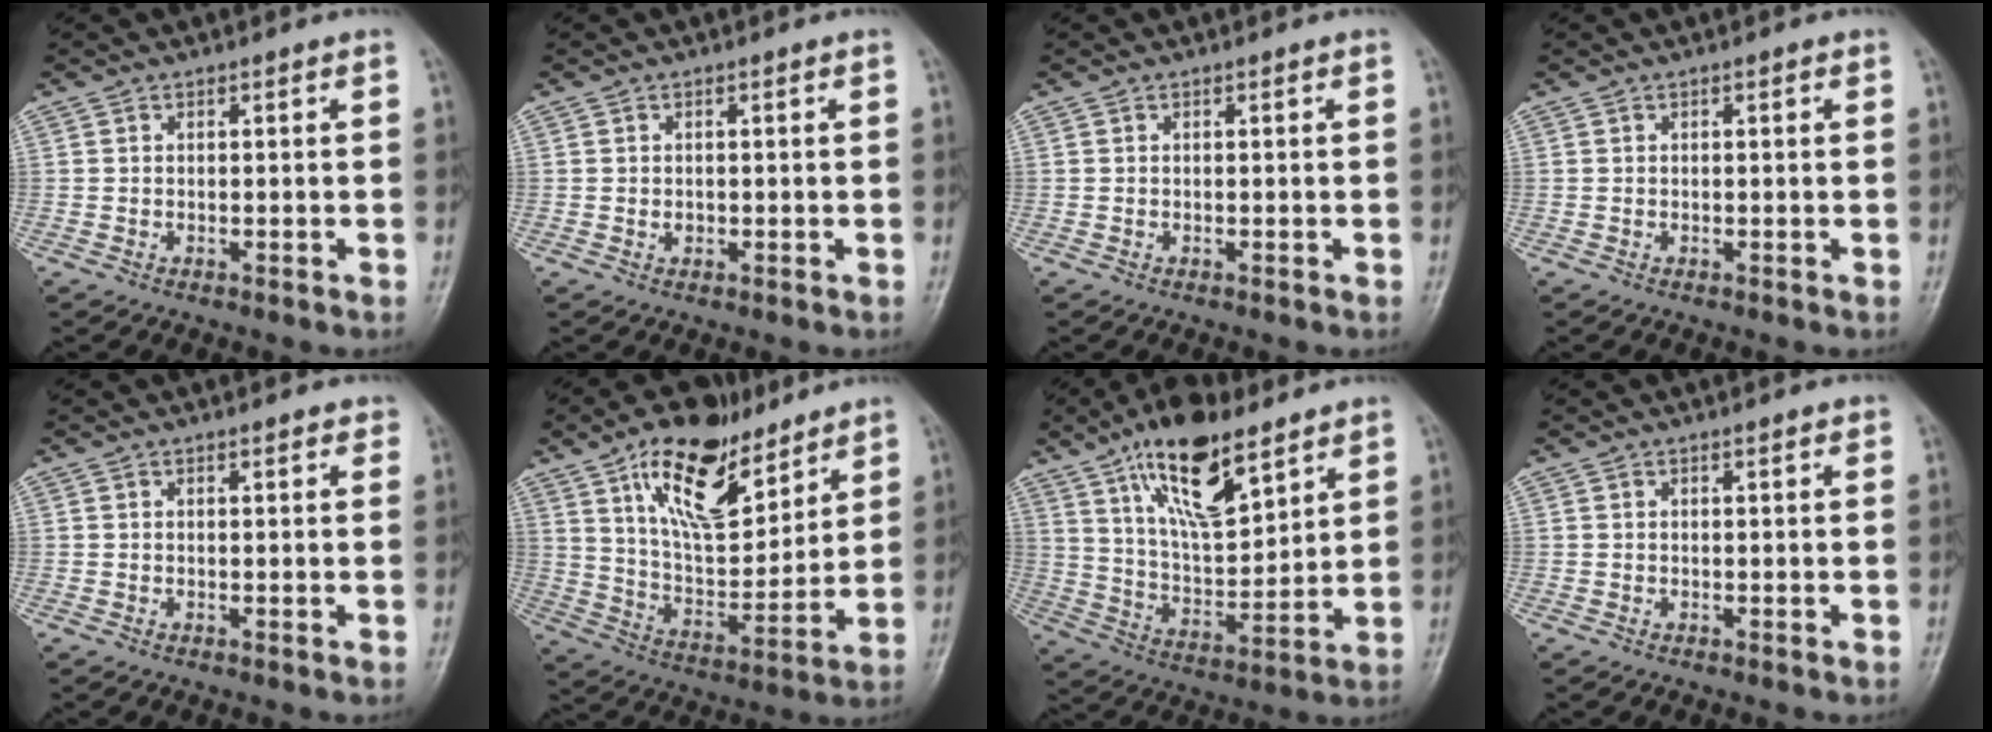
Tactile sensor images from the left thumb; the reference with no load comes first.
{"total": 0.9, "force": [0.1, 0.8, 0.4], "torque": [0.000, 0.001, 0.002]}
{"total": 0.0}
{"total": 0.9, "force": [0.4, 0.3, 0.7], "torque": [-0.012, 0.001, 0.003]}
{"total": 2.1, "force": [1.6, 0.8, 1.1], "torque": [-0.002, -0.002, 0.016]}
{"total": 20.0, "force": [11.9, 9.2, 13.2], "torque": [-0.170, -0.055, 0.212]}
{"total": 18.3, "force": [10.9, 7.4, 12.8], "torque": [-0.186, -0.051, 0.199]}
{"total": 1.2, "force": [0.8, 0.3, 0.8], "torque": [-0.010, -0.003, 0.010]}